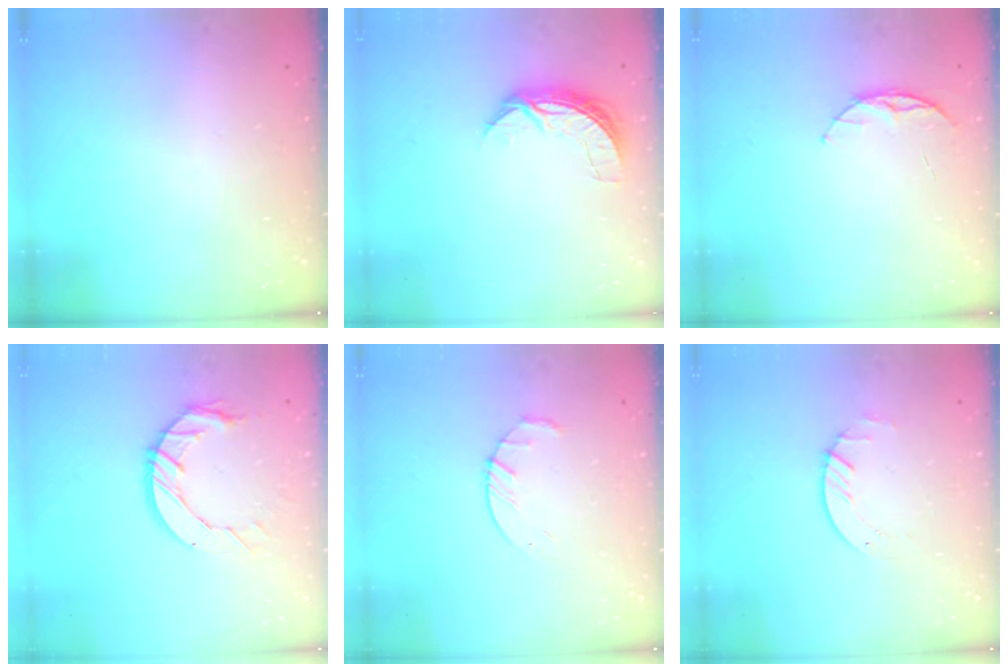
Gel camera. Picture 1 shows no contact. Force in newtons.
{"total": 6.9, "press": 6.8, "slide": 0.5}
{"total": 6.0, "press": 5.9, "slide": 0.6}
{"total": 11.0, "press": 11.0, "slide": 1.2}
{"total": 4.3, "press": 4.2, "slide": 0.6}
{"total": 2.6, "press": 2.6, "slide": 0.3}